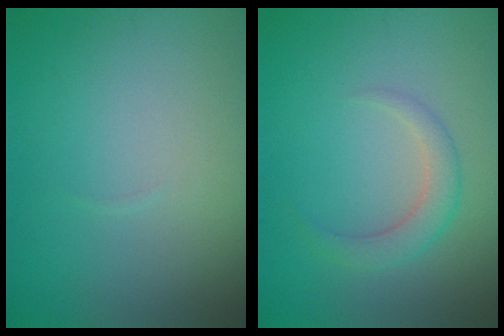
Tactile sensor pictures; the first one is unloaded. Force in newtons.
{"total": 2.2, "press": 2.2, "slide": 0.2}